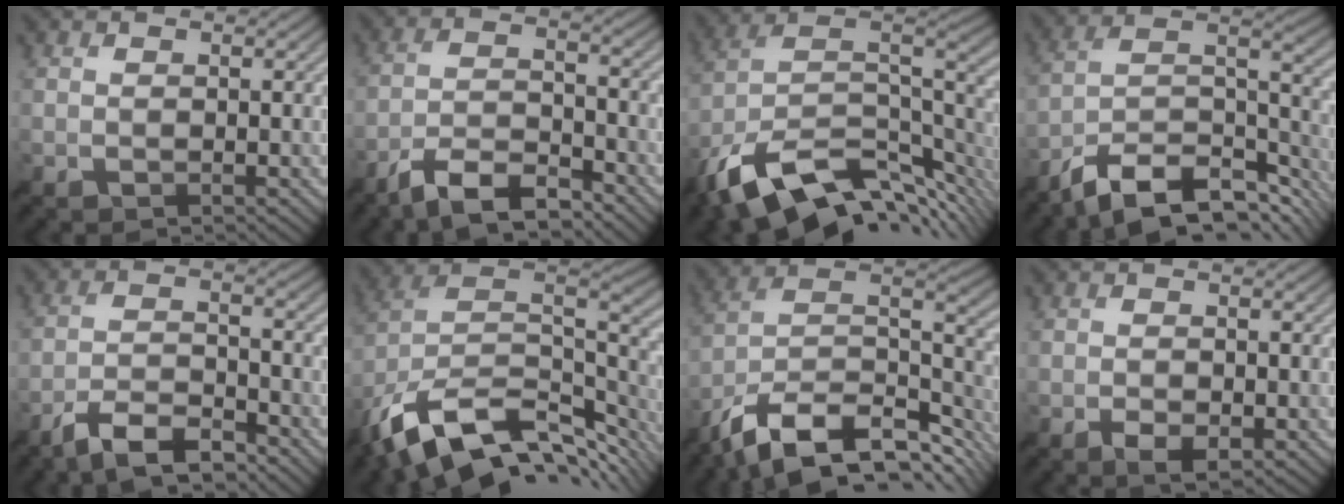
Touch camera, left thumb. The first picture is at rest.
{"total": 8.3, "force": [-6.7, 2.1, 4.5], "torque": [-0.076, 0.003, -0.134]}
{"total": 15.6, "force": [-8.2, 7.4, 11.0], "torque": [-0.239, -0.023, -0.139]}
{"total": 14.2, "force": [-10.4, 4.5, 8.5], "torque": [-0.166, -0.005, -0.182]}
{"total": 7.5, "force": [-6.0, 1.9, 4.1], "torque": [-0.071, 0.001, -0.118]}
{"total": 16.0, "force": [-8.3, 8.1, 11.0], "torque": [-0.248, -0.022, -0.139]}
{"total": 15.8, "force": [-9.9, 7.1, 10.0], "torque": [-0.234, -0.020, -0.161]}
{"total": 2.8, "force": [-1.6, 1.0, 2.1], "torque": [-0.034, -0.006, -0.026]}